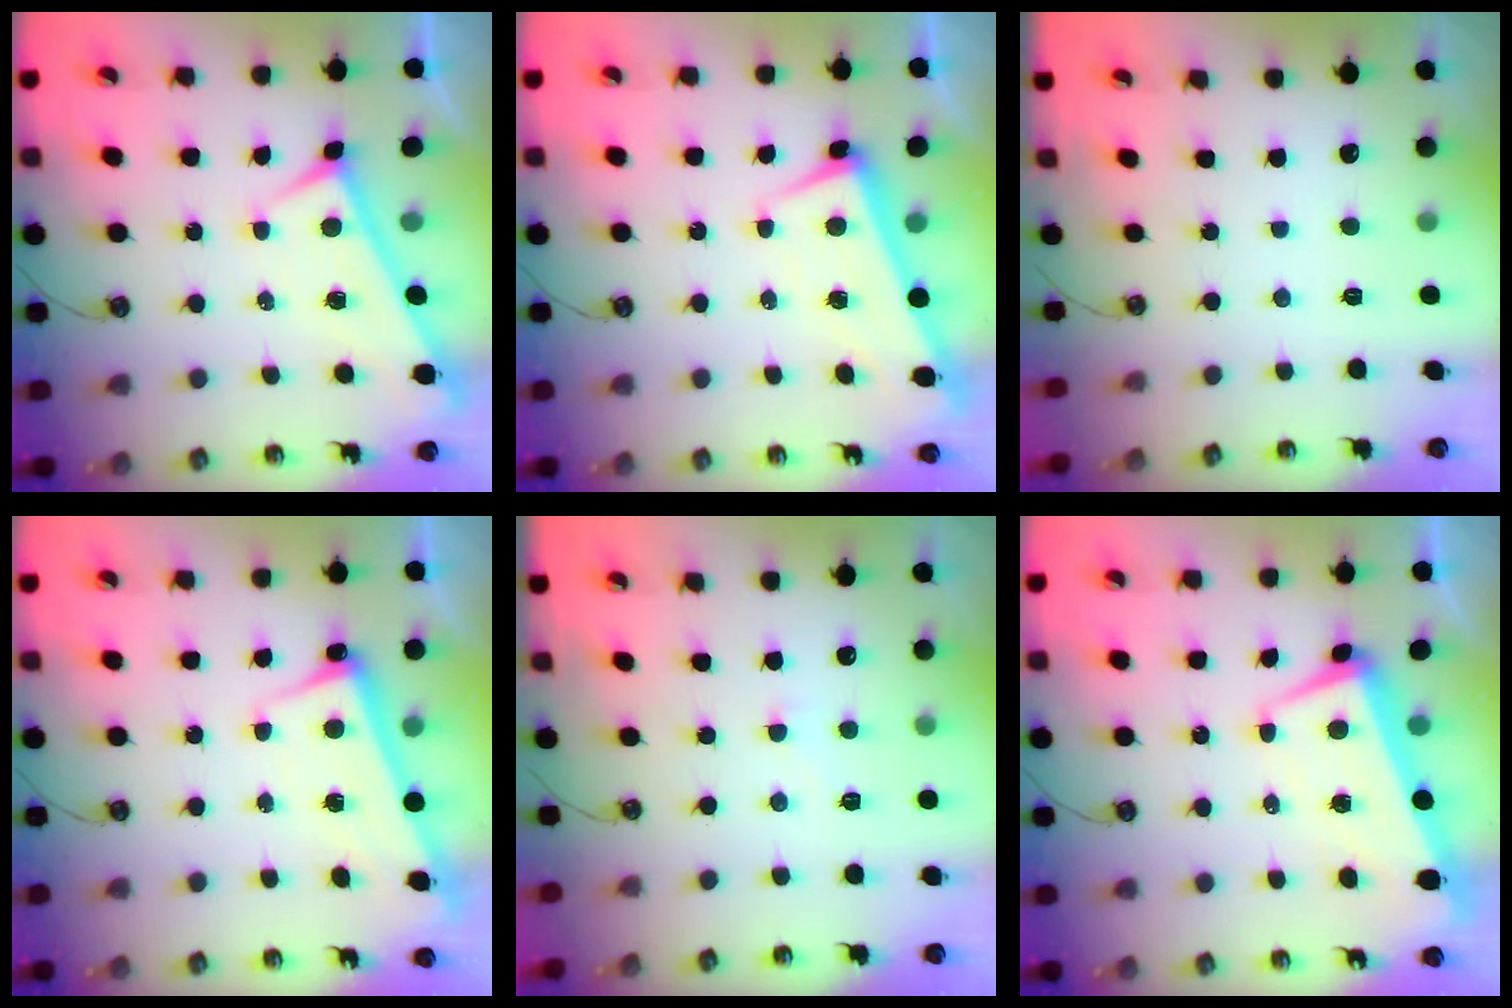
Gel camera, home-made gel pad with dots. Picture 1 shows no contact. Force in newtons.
{"total": 1.6, "press": 0.6, "slide": 1.5}
{"total": 0.0}
{"total": 2.6, "press": 2.4, "slide": 0.9}
{"total": 4.9, "press": 4.8, "slide": 1.0}
{"total": 3.7, "press": 3.0, "slide": 2.1}